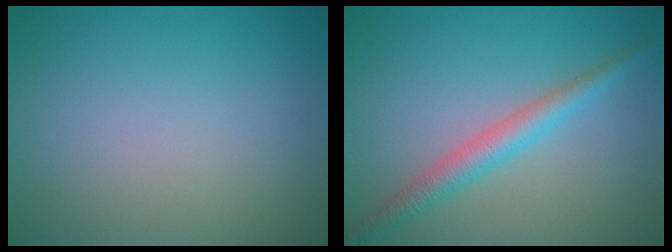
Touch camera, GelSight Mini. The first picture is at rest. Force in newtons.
{"total": 2.9, "press": 2.9, "slide": 0.1}